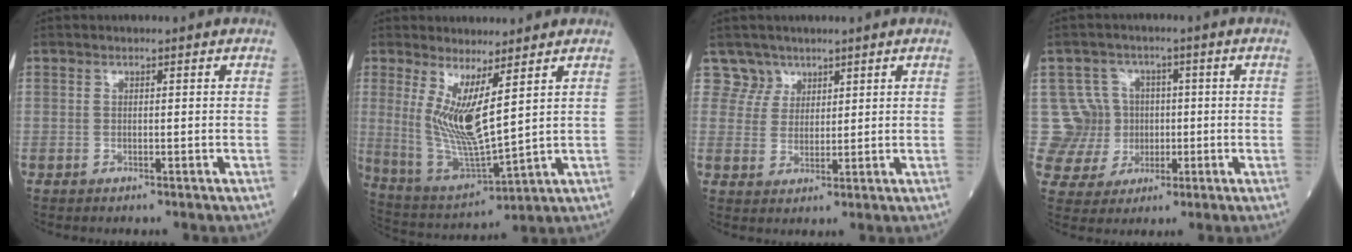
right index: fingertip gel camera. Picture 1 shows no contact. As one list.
[{"total": 10.1, "force": [3.5, 1.0, 9.4], "torque": [-0.201, -0.029, 0.079]}, {"total": 3.6, "force": [2.4, 2.5, -1.0], "torque": [0.030, -0.001, 0.042]}, {"total": 8.1, "force": [0.5, 8.1, 0.1], "torque": [-0.004, 0.026, 0.020]}]